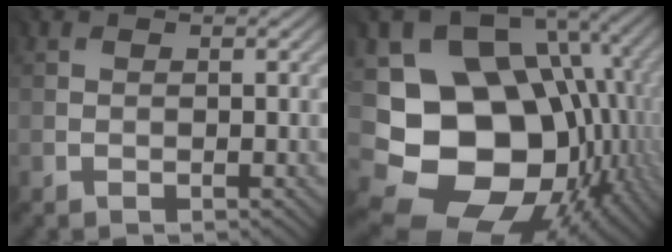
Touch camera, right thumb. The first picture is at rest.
{"total": 18.9, "force": [-2.8, 15.2, 10.9], "torque": [-0.195, -0.035, -0.023]}